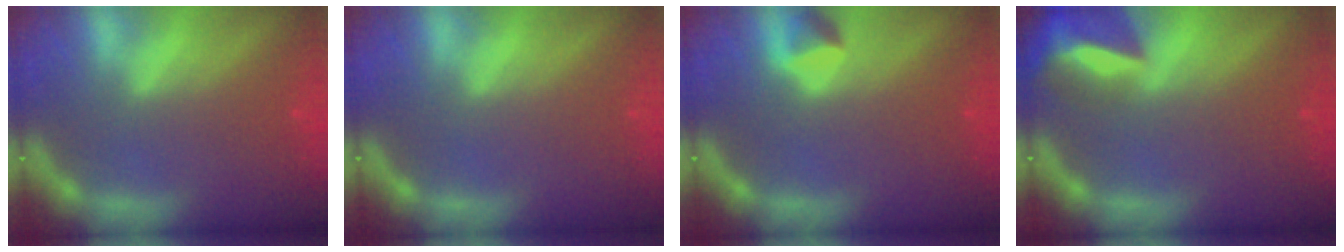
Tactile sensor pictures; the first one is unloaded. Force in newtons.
{"total": 0.0}
{"total": 1.4}
{"total": 7.4}